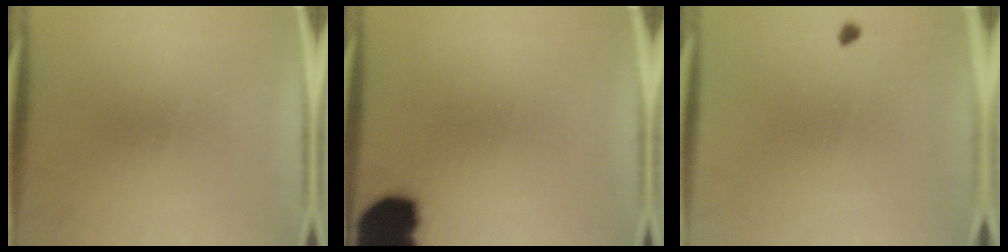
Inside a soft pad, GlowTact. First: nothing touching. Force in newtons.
{"total": 14.0}
{"total": 0.7}